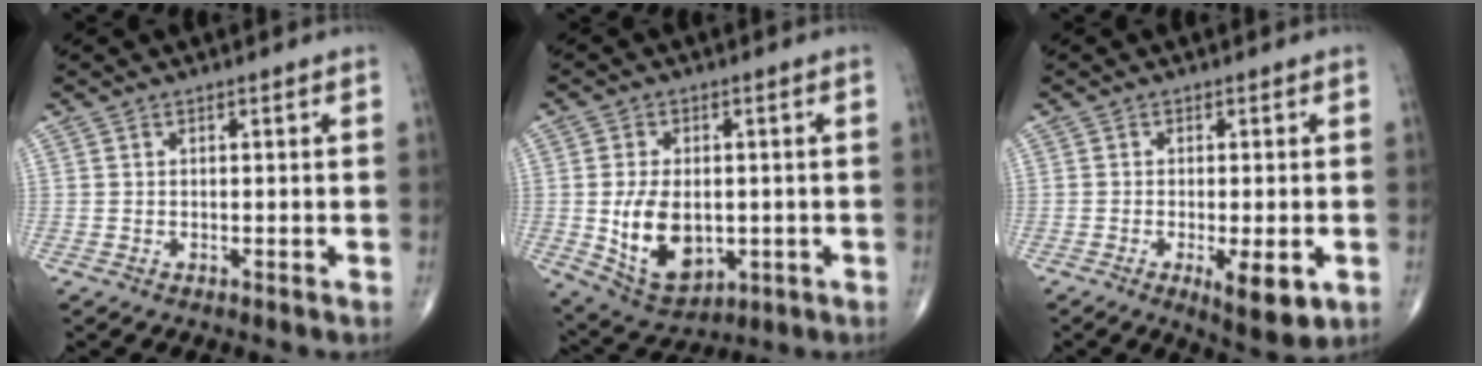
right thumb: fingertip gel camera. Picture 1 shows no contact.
{"total": 12.2, "force": [-1.3, 7.7, 9.3], "torque": [-0.142, -0.007, -0.002]}
{"total": 7.5, "force": [-2.4, 2.3, 6.7], "torque": [-0.095, -0.015, -0.032]}